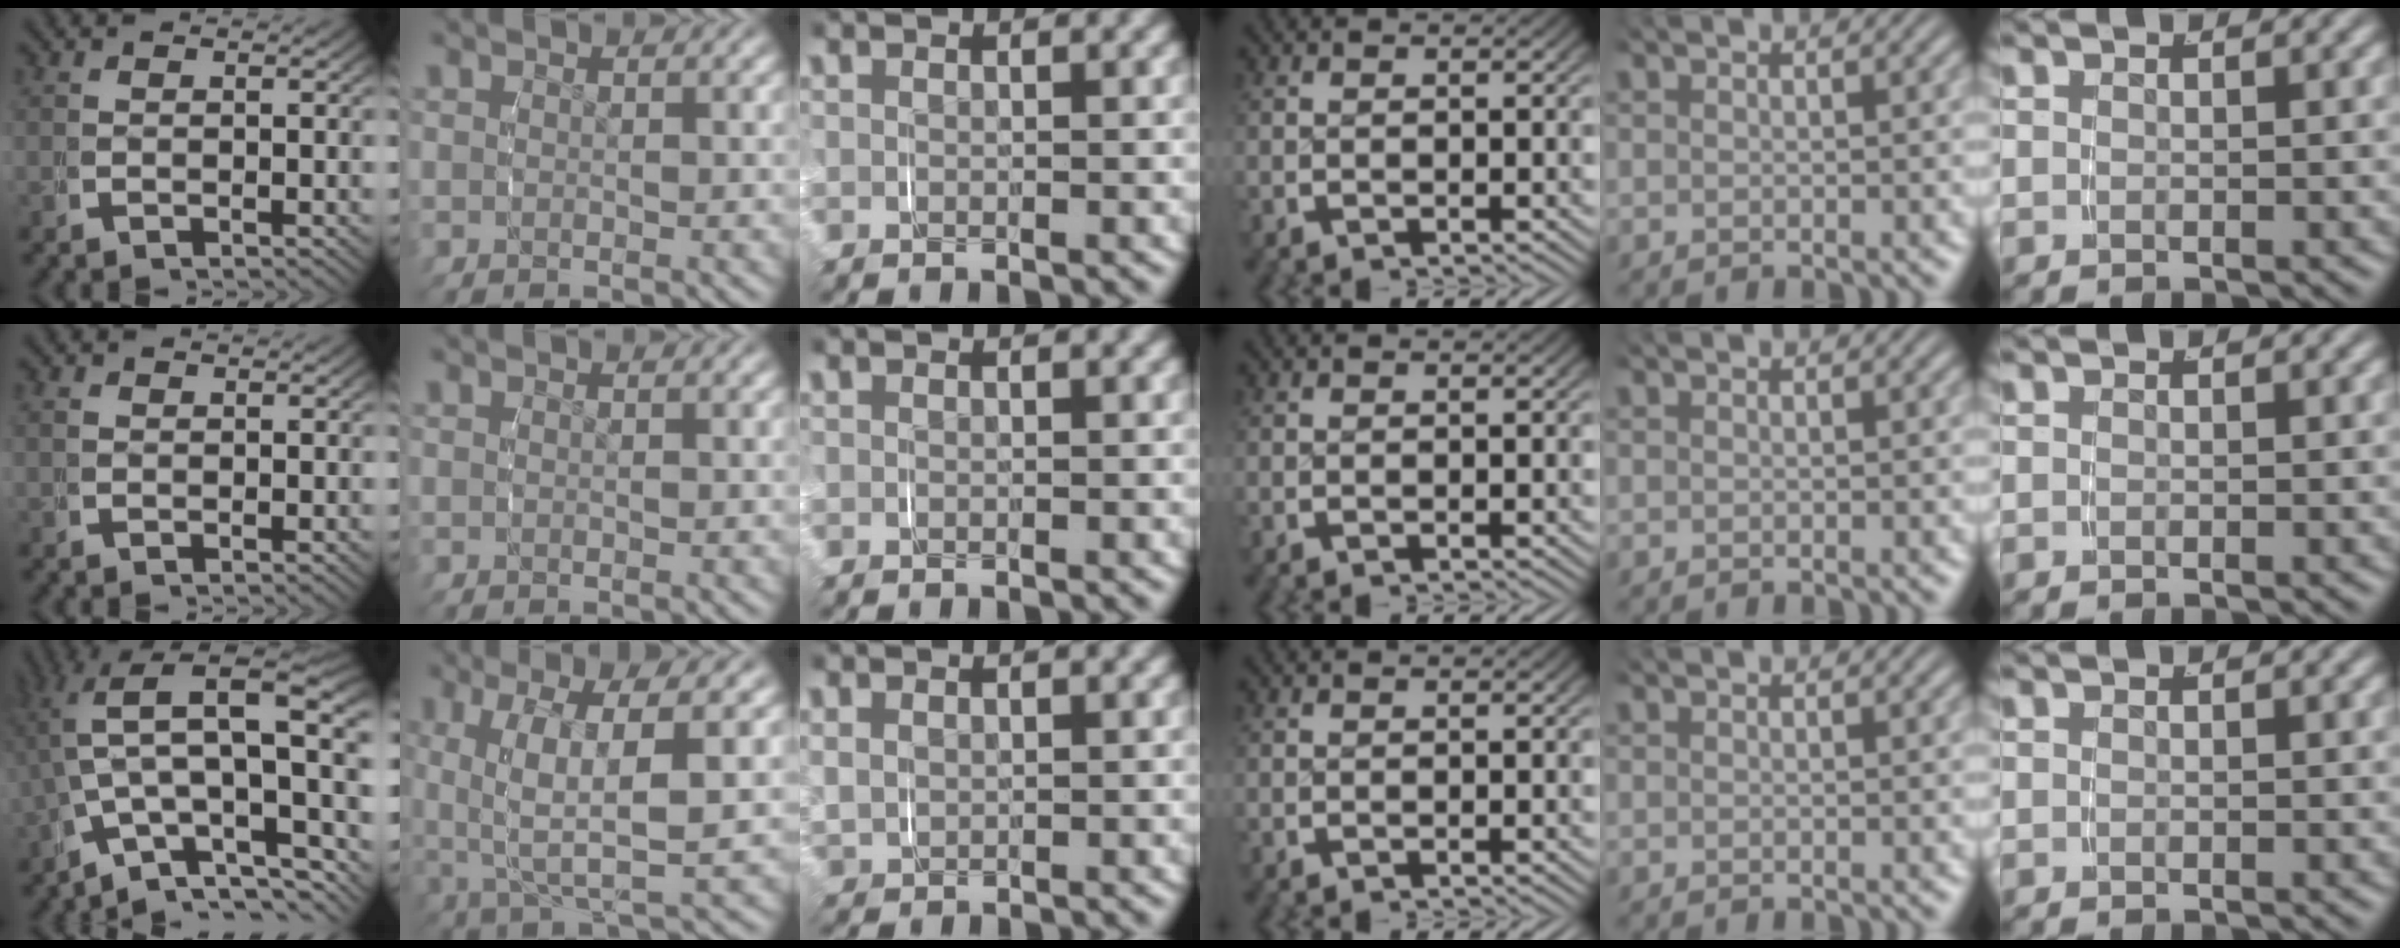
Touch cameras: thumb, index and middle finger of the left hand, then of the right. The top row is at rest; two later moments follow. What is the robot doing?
{"motion": "grasp_and_lifting", "object": "shirt"}